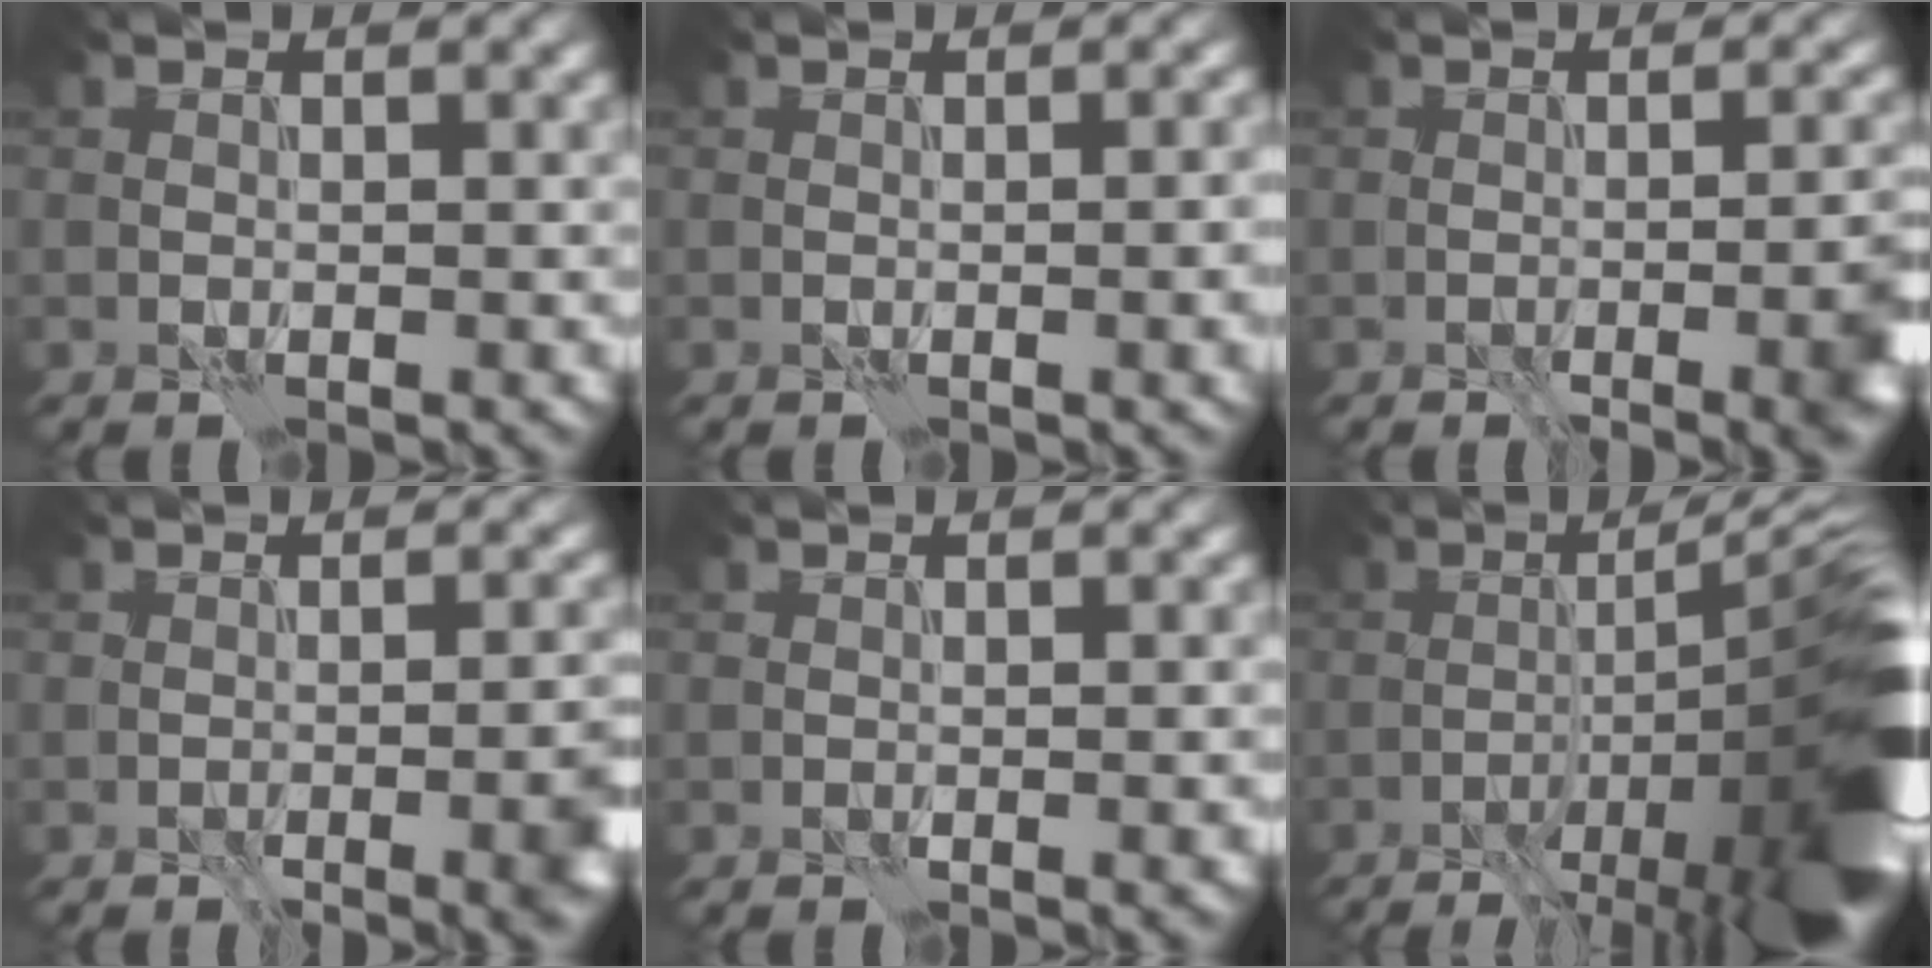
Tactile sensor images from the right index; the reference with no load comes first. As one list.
[{"total": 2.4, "force": [-0.3, 0.5, 2.3], "torque": [-0.028, -0.001, -0.005]}, {"total": 5.3, "force": [-2.4, 1.4, 4.6], "torque": [-0.052, -0.002, -0.030]}, {"total": 4.7, "force": [-2.2, 1.1, 3.9], "torque": [-0.049, -0.001, -0.028]}, {"total": 0.7, "force": [-0.3, -0.1, 0.6], "torque": [-0.007, -0.003, -0.004]}, {"total": 15.7, "force": [-5.8, 3.7, 14.1], "torque": [-0.151, 0.001, -0.078]}]